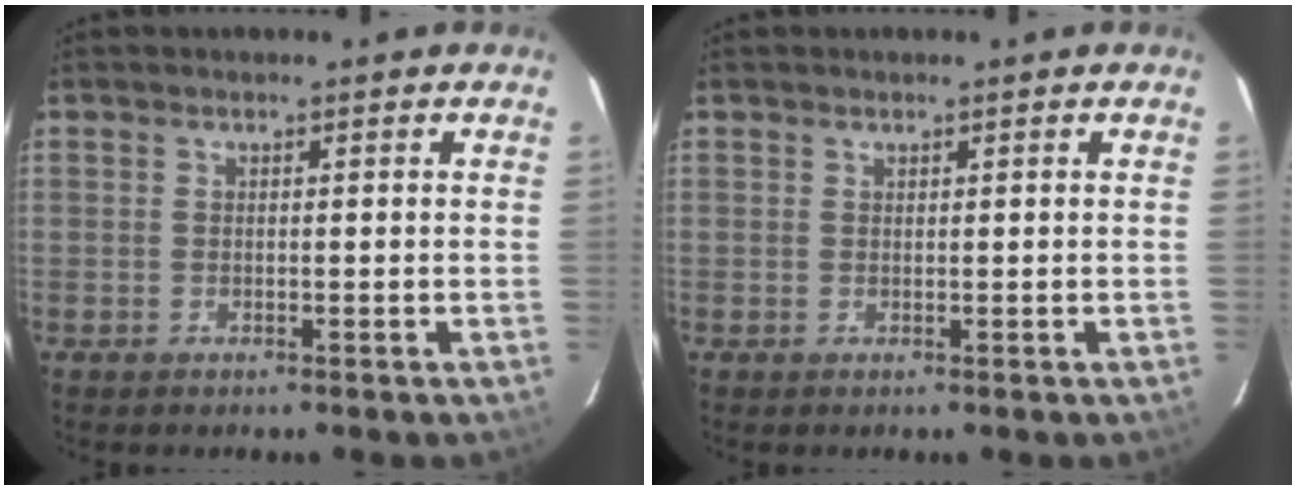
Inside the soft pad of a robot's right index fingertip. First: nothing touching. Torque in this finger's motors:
{"motor_torque": [0.16, 0.11, 0.02, 0.01]}